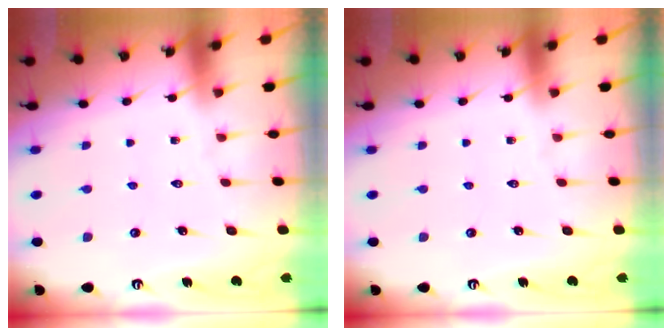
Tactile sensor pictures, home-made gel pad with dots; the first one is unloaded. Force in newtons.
{"total": 0.0}